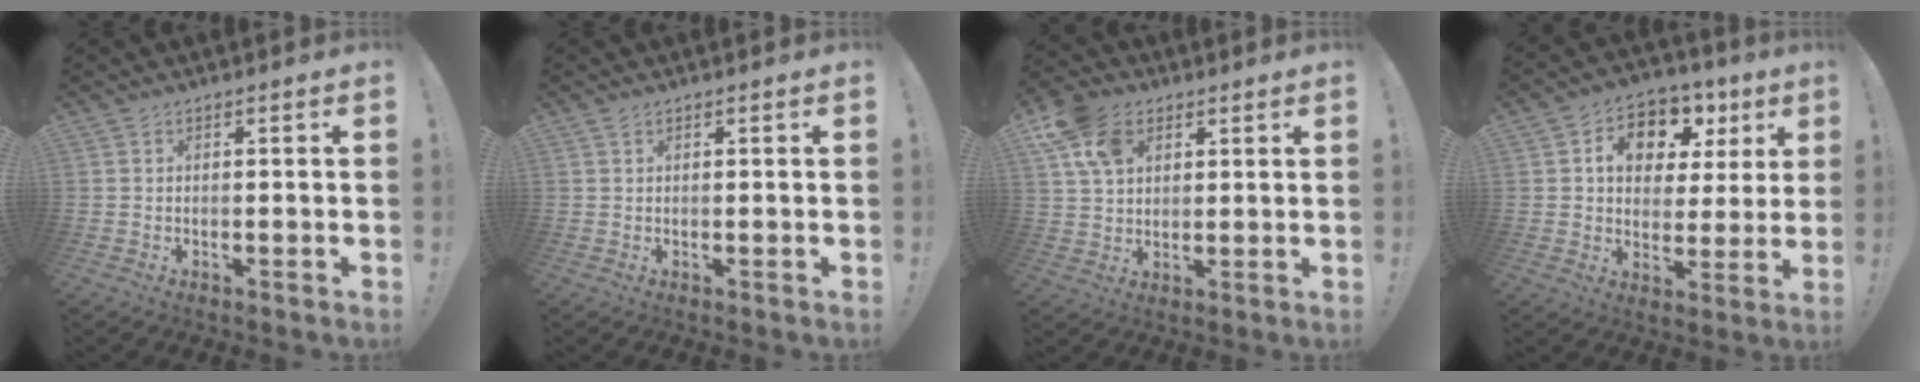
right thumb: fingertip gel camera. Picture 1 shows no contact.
{"total": 0.7, "force": [0.5, 0.2, 0.4], "torque": [-0.005, -0.001, 0.009]}
{"total": 11.7, "force": [5.3, 8.2, 6.5], "torque": [-0.116, -0.009, 0.104]}
{"total": 11.1, "force": [4.8, 8.0, 5.9], "torque": [-0.095, -0.026, 0.092]}